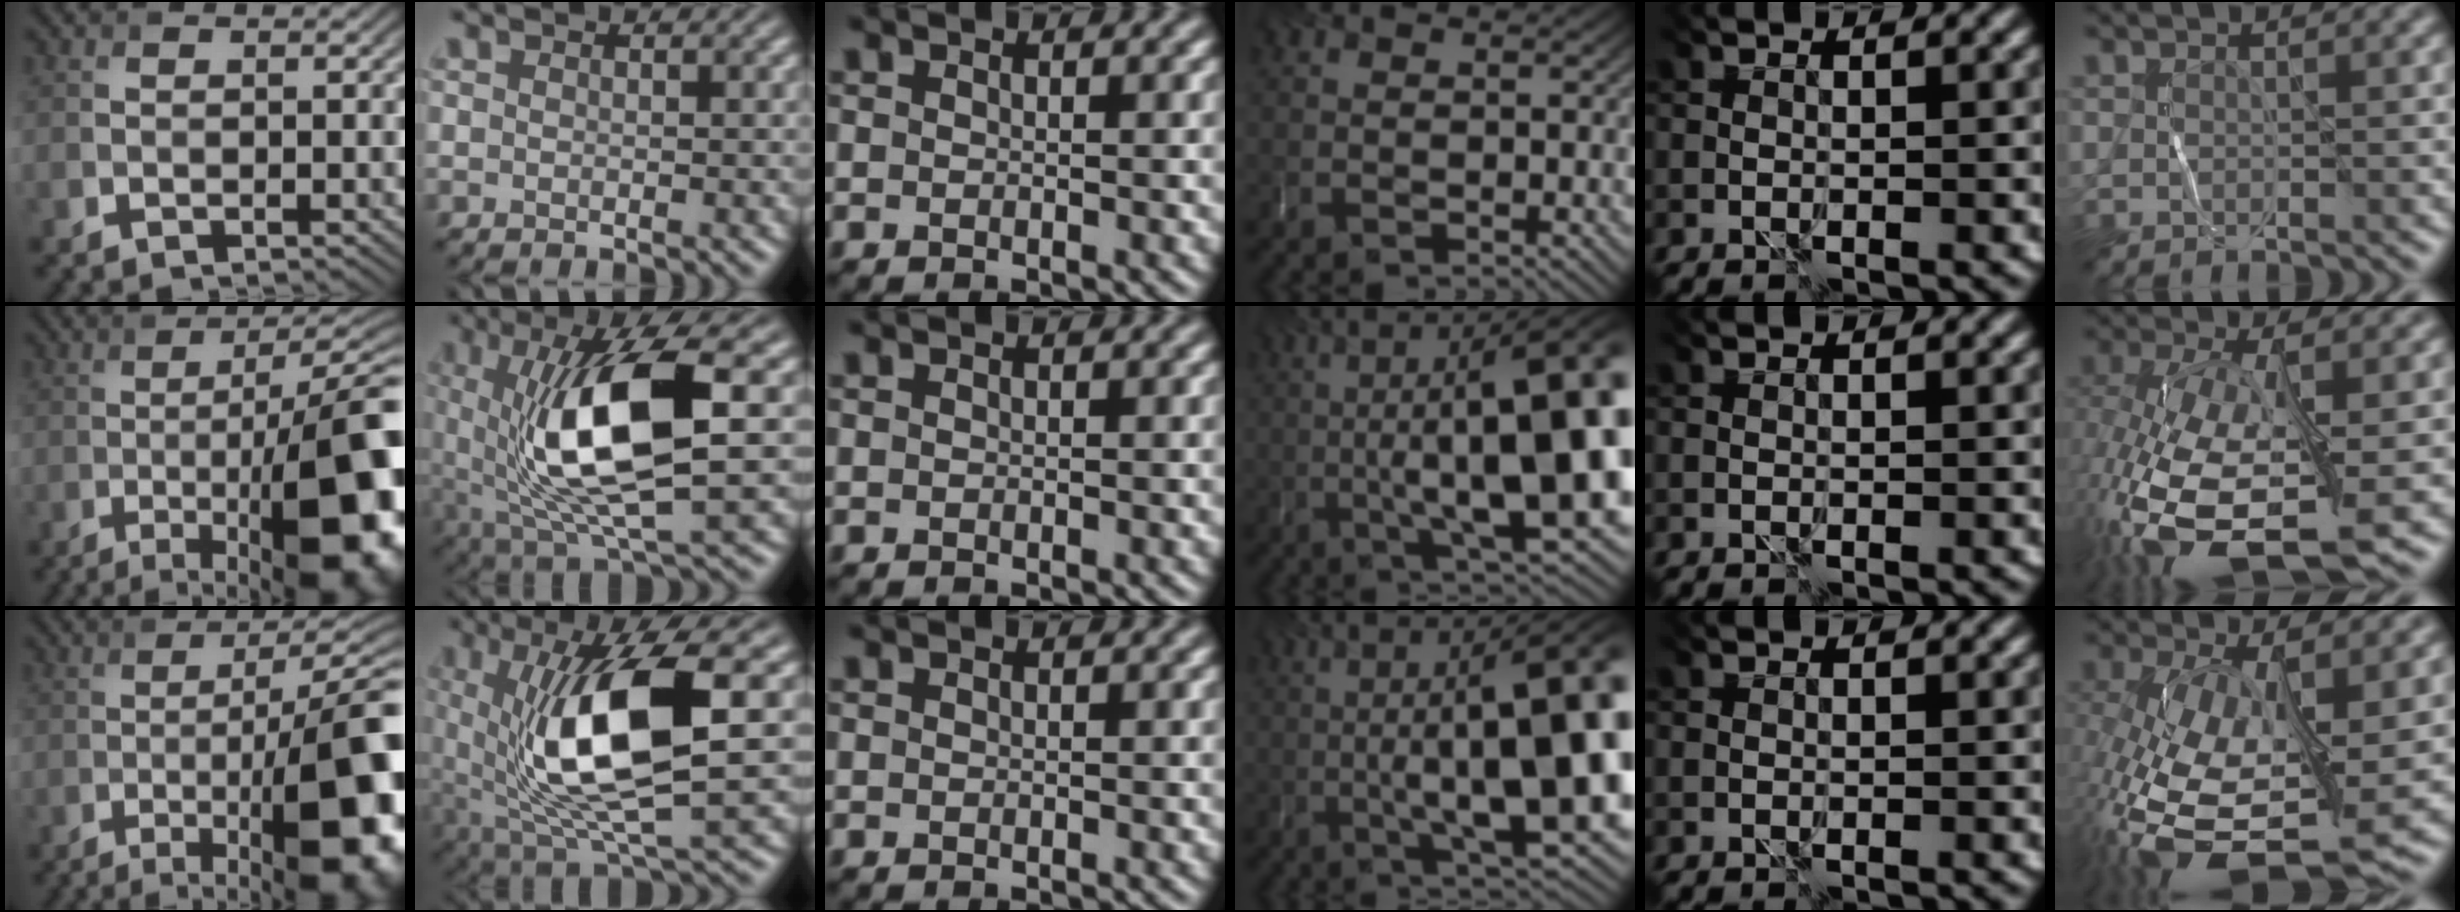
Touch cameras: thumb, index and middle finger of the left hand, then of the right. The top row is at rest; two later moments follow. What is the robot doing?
{"motion": "wrap", "object": "string"}